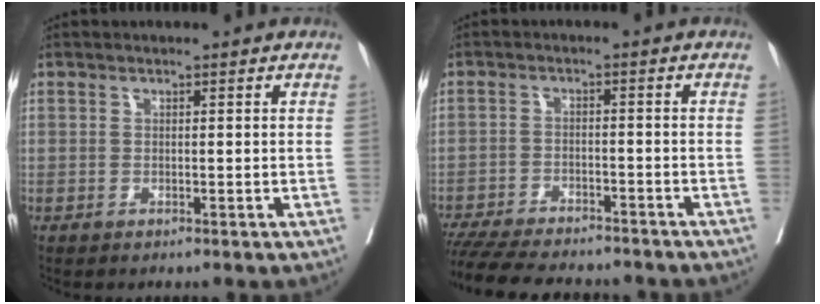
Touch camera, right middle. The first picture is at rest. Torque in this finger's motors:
{"motor_torque": [1.01, -1.13, 0.21, 0.06]}